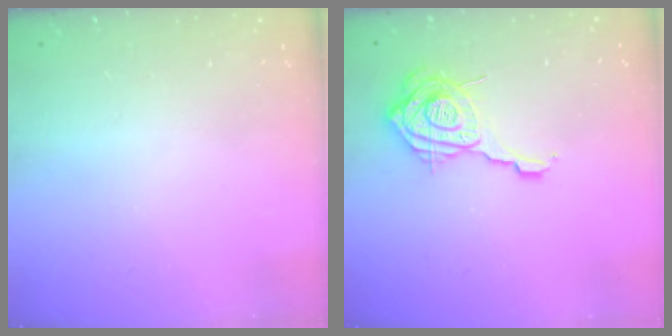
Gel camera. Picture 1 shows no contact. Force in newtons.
{"total": 15.6, "press": 15.6, "slide": 1.4}